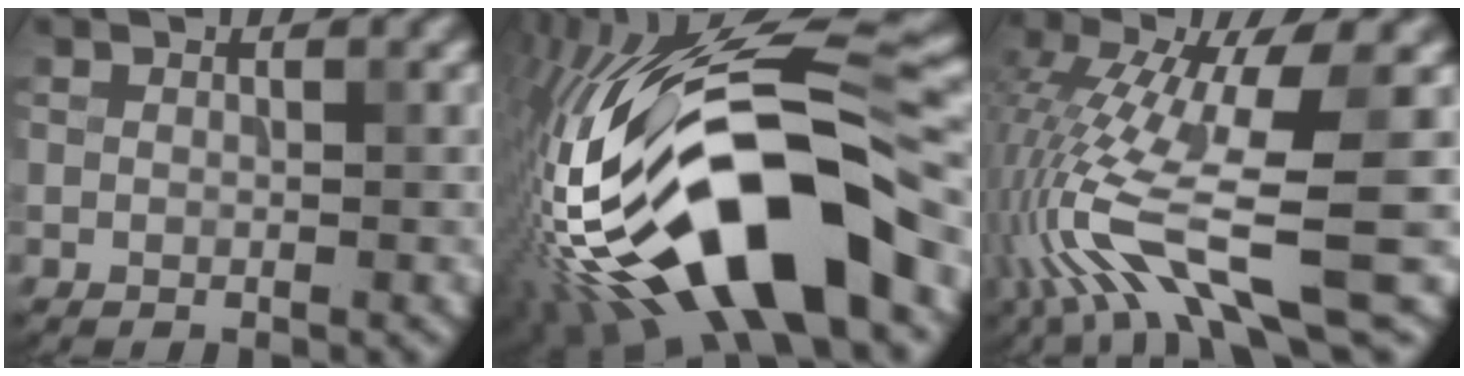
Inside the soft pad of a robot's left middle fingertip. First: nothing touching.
{"total": 17.7, "force": [-5.7, 6.3, 15.6], "torque": [-0.275, 0.015, -0.092]}
{"total": 11.4, "force": [-4.0, 2.5, 10.4], "torque": [-0.217, 0.002, -0.068]}